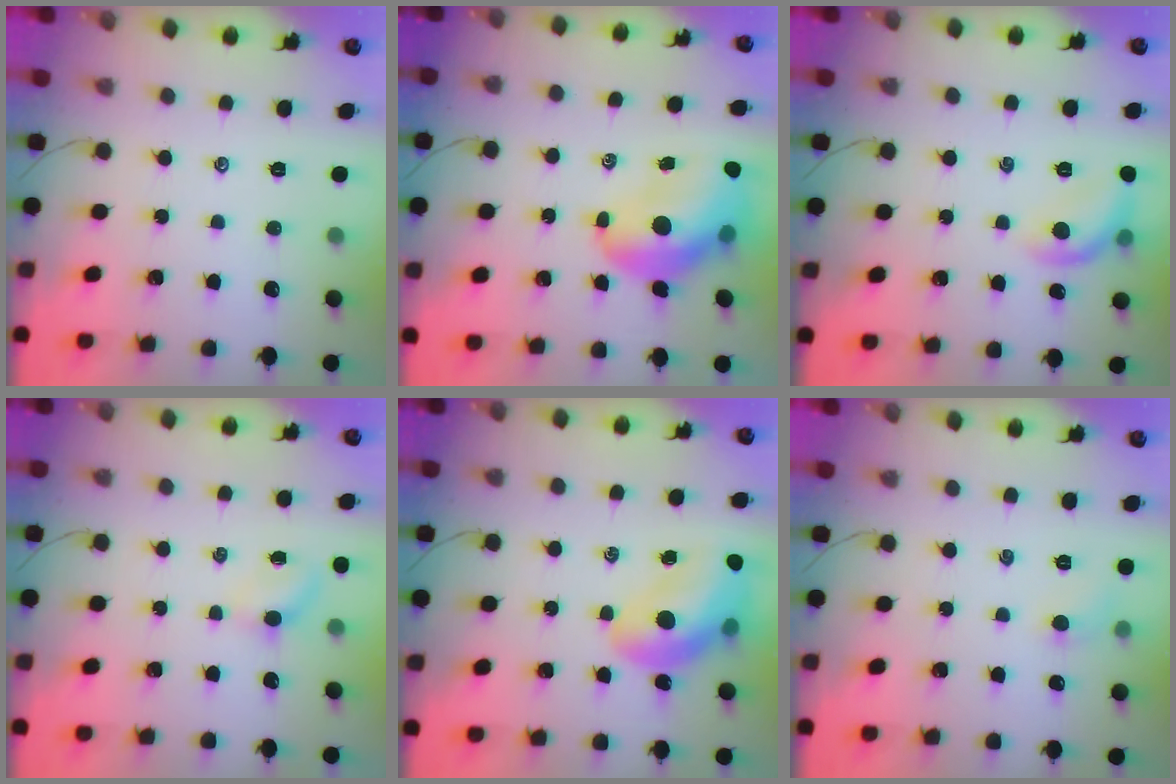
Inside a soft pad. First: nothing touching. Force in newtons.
{"total": 13.9, "press": 13.3, "slide": 4.1}
{"total": 9.6, "press": 9.6, "slide": 0.4}
{"total": 2.8, "press": 2.7, "slide": 0.9}
{"total": 15.0, "press": 14.5, "slide": 3.7}
{"total": 4.9, "press": 4.6, "slide": 1.6}